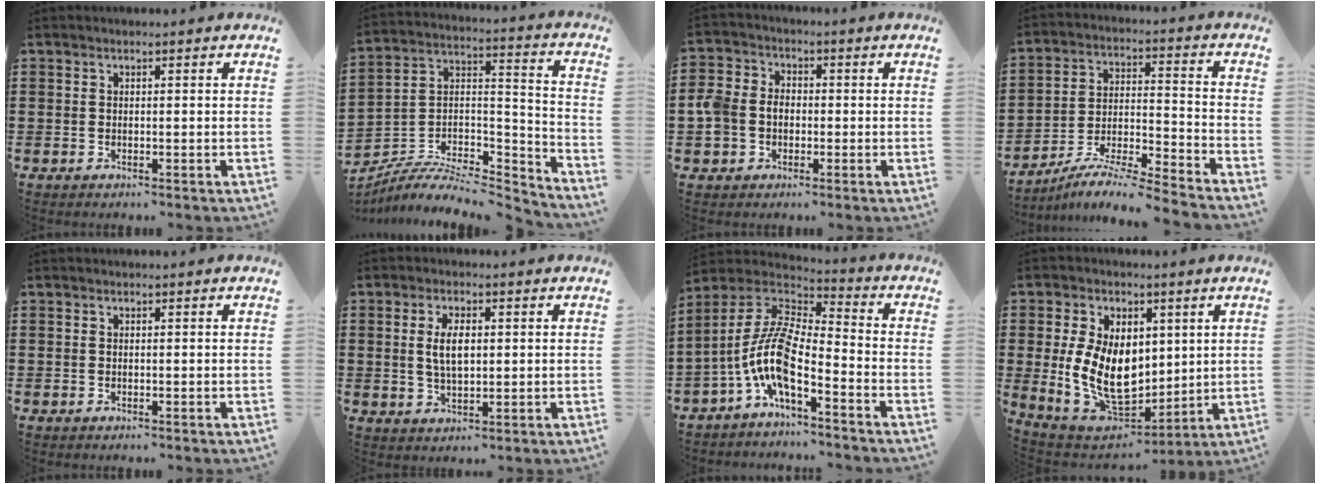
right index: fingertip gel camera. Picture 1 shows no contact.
{"total": 6.8, "force": [-5.6, 2.9, 2.6], "torque": [-0.050, 0.004, -0.110]}
{"total": 5.2, "force": [-1.0, 4.4, 2.5], "torque": [-0.086, 0.005, -0.029]}
{"total": 7.1, "force": [-6.7, -0.4, 2.3], "torque": [-0.048, -0.006, -0.138]}
{"total": 0.0}
{"total": 5.1, "force": [0.6, 2.3, 4.5], "torque": [-0.083, 0.006, 0.007]}
{"total": 8.9, "force": [-4.5, 3.1, 7.0], "torque": [-0.174, -0.022, -0.102]}
{"total": 12.5, "force": [0.6, 8.3, 9.4], "torque": [-0.195, -0.002, 0.011]}